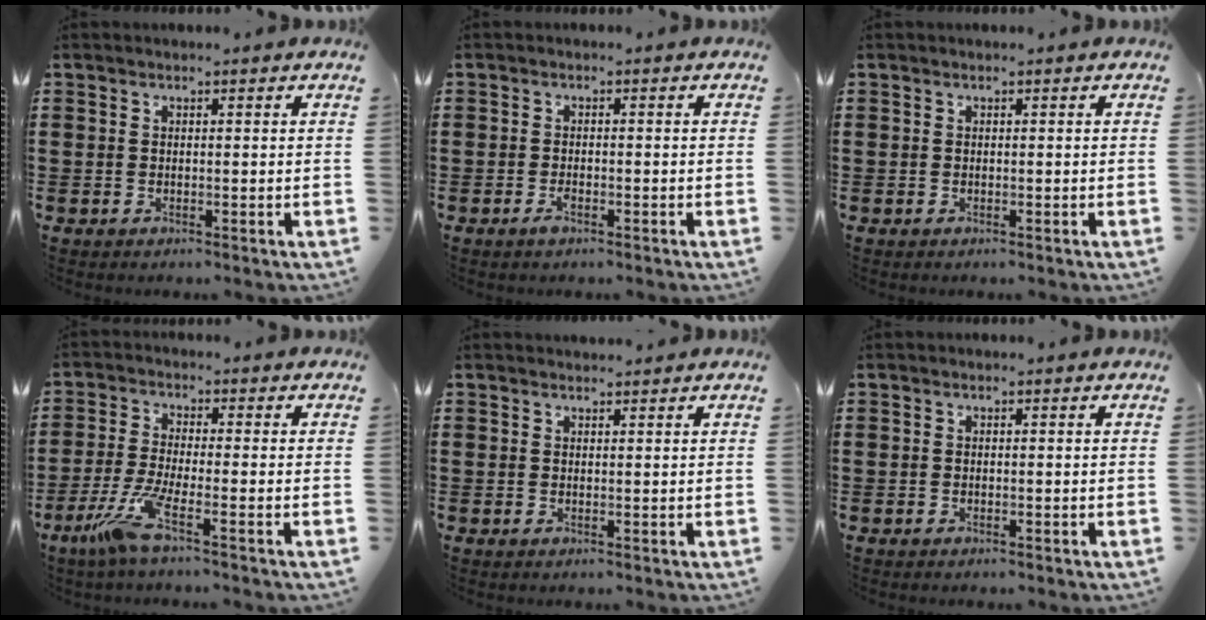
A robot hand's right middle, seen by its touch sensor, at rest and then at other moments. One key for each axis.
{"total": 1.5, "fx": -0.9, "fy": 0.4, "fz": 1.1, "tx": -0.031, "ty": -0.005, "tz": -0.019}
{"total": 0.0}
{"total": 6.5, "fx": -3.5, "fy": 0.6, "fz": 5.5, "tx": -0.131, "ty": -0.019, "tz": -0.069}
{"total": 0.8, "fx": 0.7, "fy": 0.1, "fz": -0.1, "tx": 0.007, "ty": -0.002, "tz": 0.013}
{"total": 0.0}